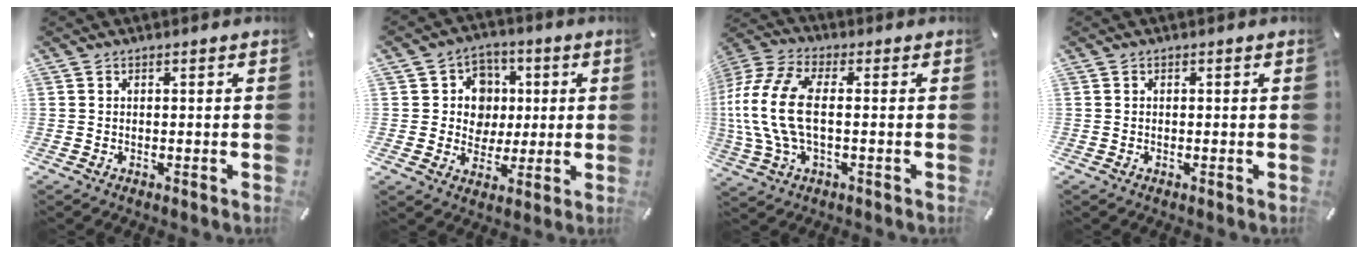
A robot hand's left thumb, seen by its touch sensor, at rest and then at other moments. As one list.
[{"total": 9.6, "force": [1.1, 9.1, 2.8], "torque": [-0.040, 0.000, 0.024]}, {"total": 15.0, "force": [-0.4, 7.6, 12.9], "torque": [-0.280, -0.006, -0.008]}, {"total": 0.0}]